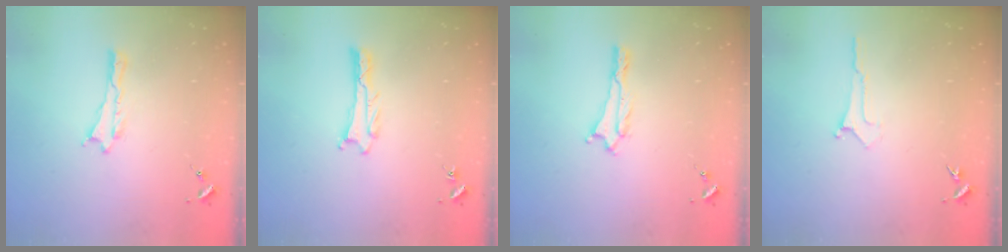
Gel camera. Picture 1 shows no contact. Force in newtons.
{"total": 0.8, "press": 0.7, "slide": 0.1}
{"total": 0.0}
{"total": 0.0}